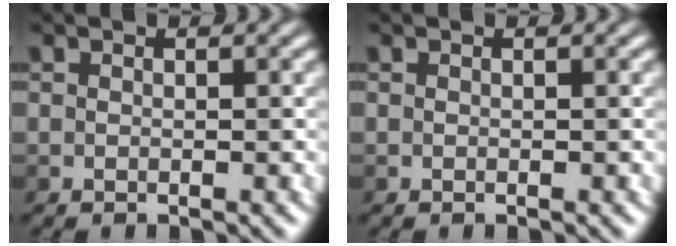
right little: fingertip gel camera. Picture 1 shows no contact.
{"total": 0.0}